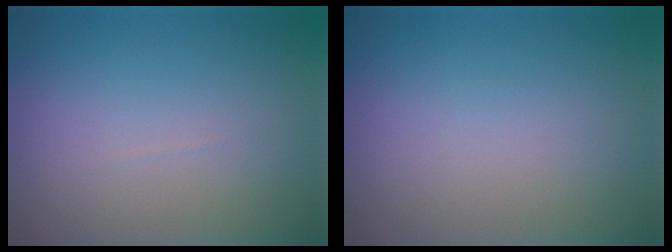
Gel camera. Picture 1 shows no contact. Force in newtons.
{"total": 0.0}